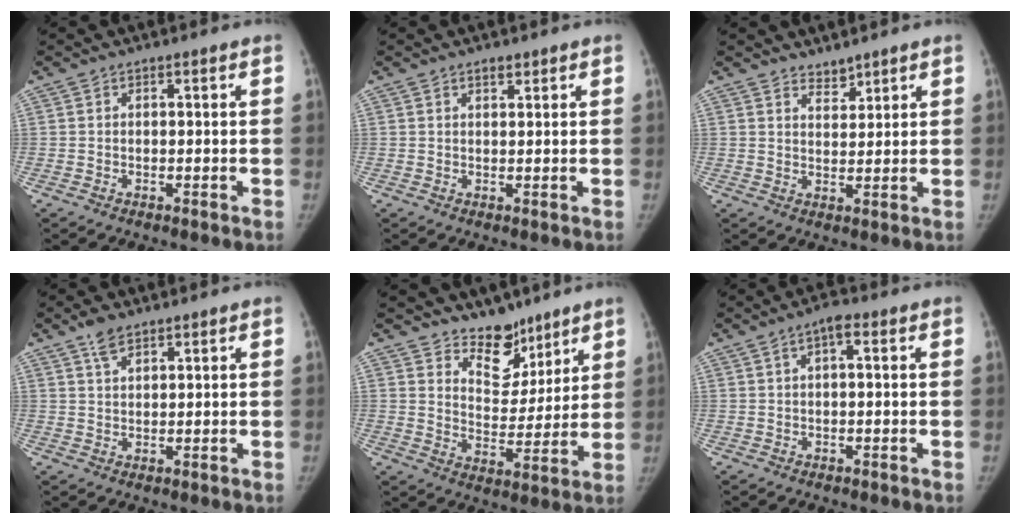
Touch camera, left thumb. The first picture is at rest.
{"total": 1.4, "force": [1.1, 0.6, 0.7], "torque": [-0.007, -0.006, 0.017]}
{"total": 2.8, "force": [2.5, 1.1, 0.4], "torque": [0.010, -0.021, 0.042]}
{"total": 3.2, "force": [2.2, 1.8, 1.3], "torque": [-0.015, -0.009, 0.042]}
{"total": 9.5, "force": [7.6, 5.3, 2.2], "torque": [0.004, -0.062, 0.134]}
{"total": 3.1, "force": [1.0, 1.2, 2.7], "torque": [-0.045, 0.009, 0.013]}